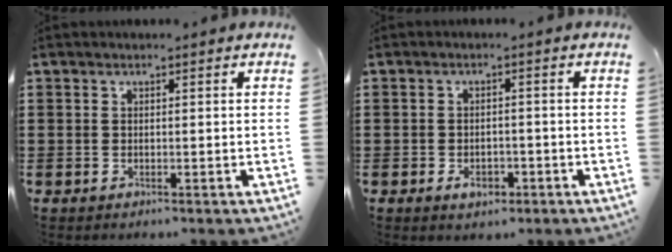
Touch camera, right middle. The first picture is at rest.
{"total": 2.7, "force": [-1.4, 1.5, 1.7], "torque": [-0.032, 0.002, -0.027]}